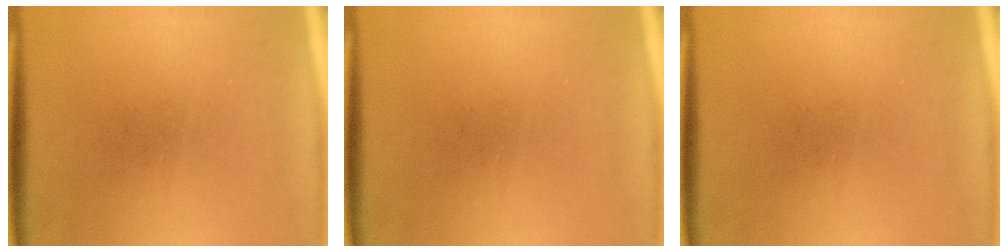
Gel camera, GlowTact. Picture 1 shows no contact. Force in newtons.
{"total": 0.0}
{"total": 0.0}